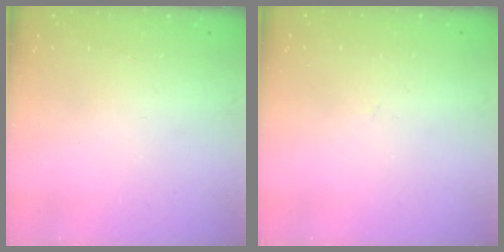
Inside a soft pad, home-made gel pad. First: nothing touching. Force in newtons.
{"total": 2.6, "press": 2.6, "slide": 0.2}